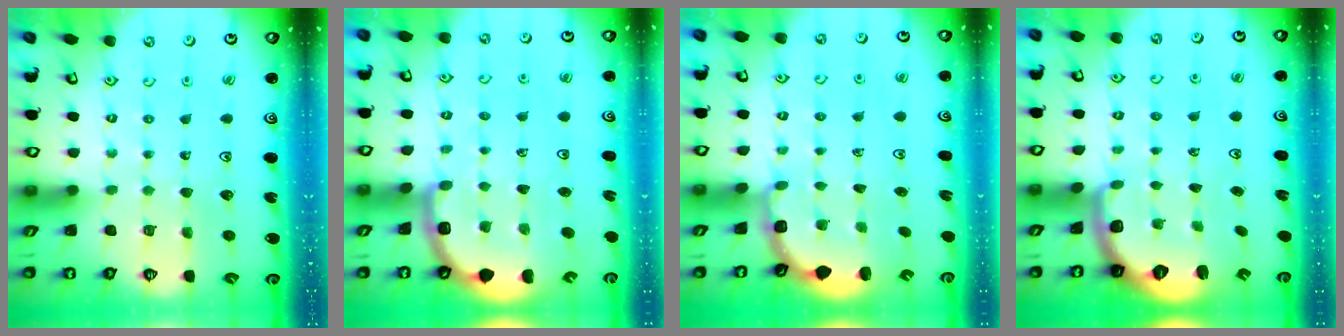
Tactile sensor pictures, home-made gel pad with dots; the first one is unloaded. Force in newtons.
{"total": 5.6, "press": 5.4, "slide": 1.5}
{"total": 2.9, "press": 2.5, "slide": 1.4}
{"total": 1.7, "press": 1.6, "slide": 0.4}